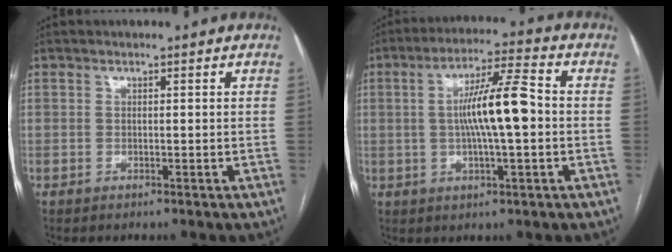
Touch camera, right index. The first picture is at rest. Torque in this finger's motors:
{"motor_torque": [1.73, 0.06, 0.66, 0.21]}